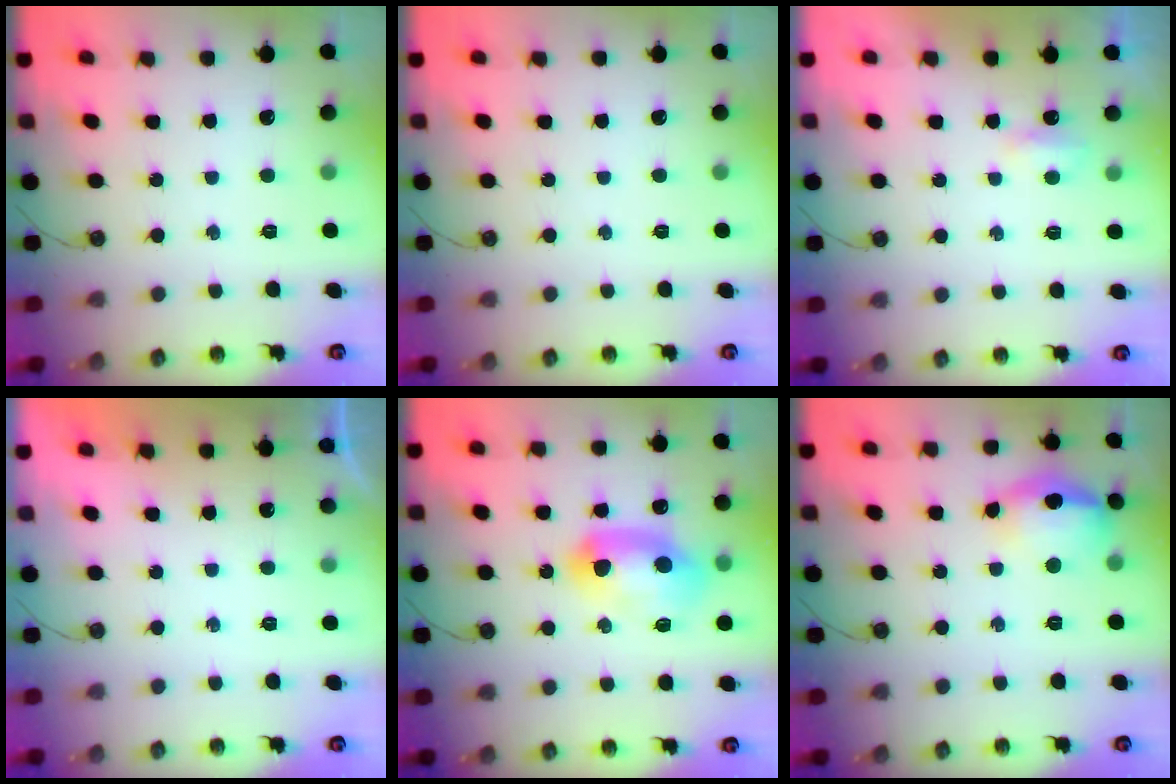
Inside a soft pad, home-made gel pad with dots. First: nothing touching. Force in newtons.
{"total": 0.0}
{"total": 2.9, "press": 2.8, "slide": 0.6}
{"total": 0.0}
{"total": 14.2, "press": 14.2, "slide": 0.8}
{"total": 14.1, "press": 14.0, "slide": 1.9}